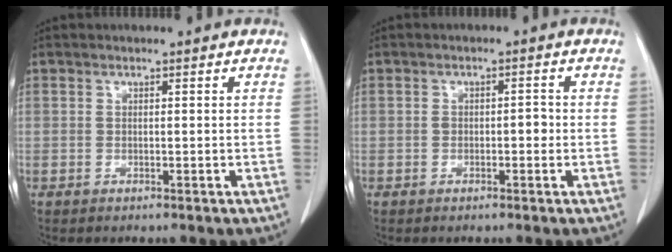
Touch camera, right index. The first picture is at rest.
{"total": 1.9, "force": [-0.3, 1.0, 1.5], "torque": [-0.023, 0.008, -0.004]}